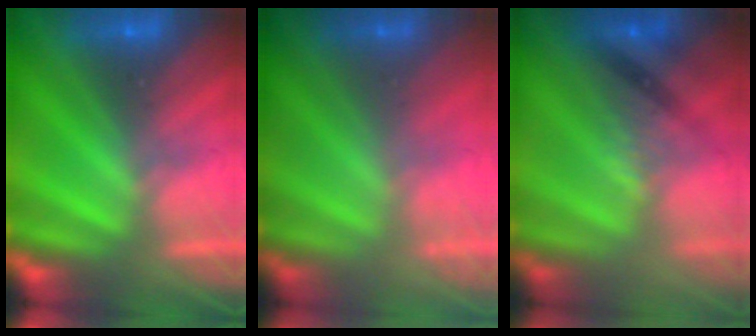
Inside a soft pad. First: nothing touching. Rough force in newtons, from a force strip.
{"total": 2.0}
{"total": 2.6}